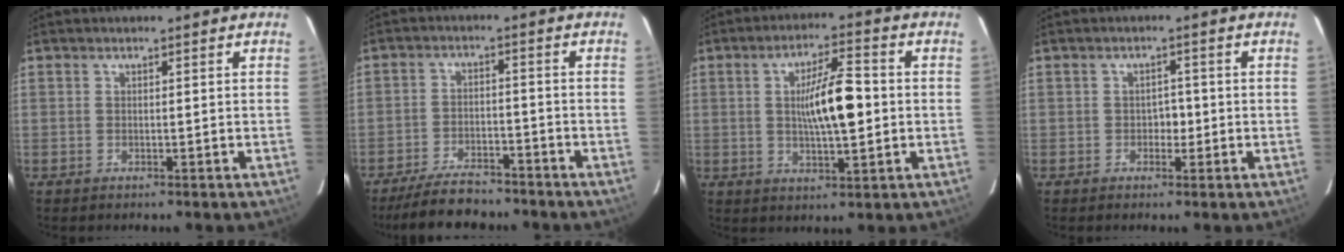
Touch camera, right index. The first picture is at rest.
{"total": 8.5, "force": [-7.6, 2.7, 2.8], "torque": [-0.050, -0.008, -0.127]}
{"total": 9.4, "force": [0.2, 1.8, 9.3], "torque": [-0.162, 0.008, 0.004]}
{"total": 1.9, "force": [-0.5, 1.3, 1.3], "torque": [-0.014, 0.006, -0.007]}